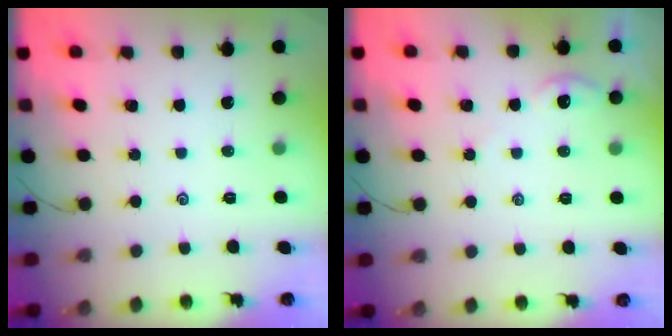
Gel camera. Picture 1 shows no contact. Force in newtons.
{"total": 1.3, "press": 1.2, "slide": 0.4}